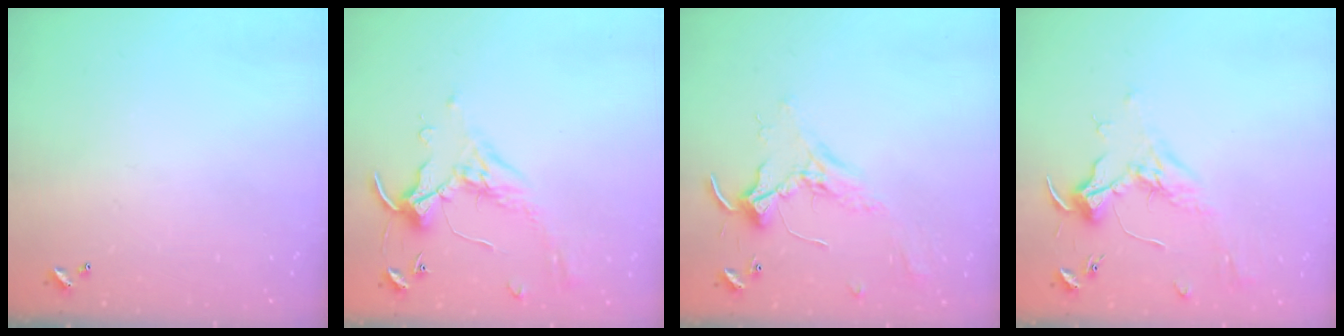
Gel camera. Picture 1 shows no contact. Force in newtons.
{"total": 0.7, "press": 0.6, "slide": 0.4}
{"total": 2.1, "press": 2.1, "slide": 0.5}
{"total": 1.9, "press": 1.7, "slide": 0.8}